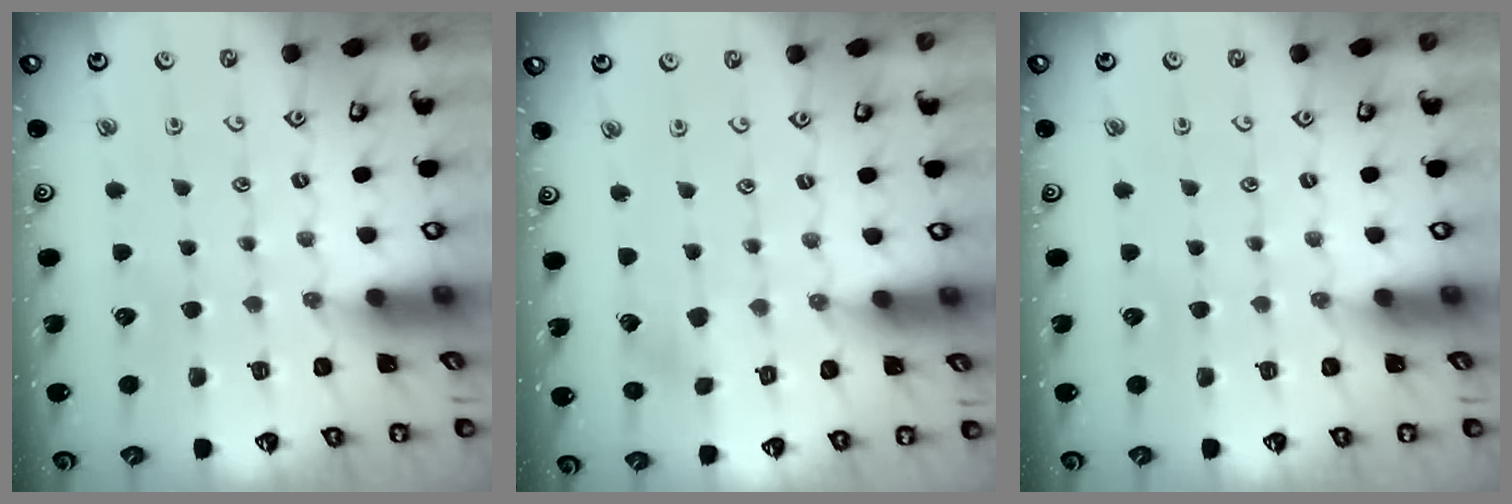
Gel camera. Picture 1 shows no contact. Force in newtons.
{"total": 2.7, "press": 2.7, "slide": 0.3}
{"total": 0.0}